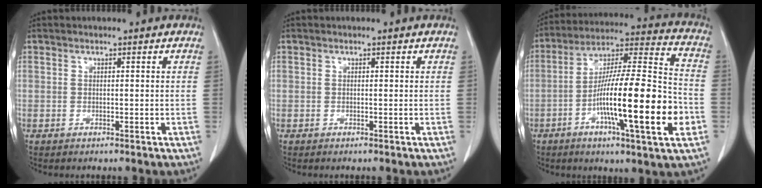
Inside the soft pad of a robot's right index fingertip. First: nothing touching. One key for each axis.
{"total": 0.0}
{"total": 21.4, "fx": -6.0, "fy": 1.4, "fz": 20.5, "tx": -0.331, "ty": -0.007, "tz": -0.100}